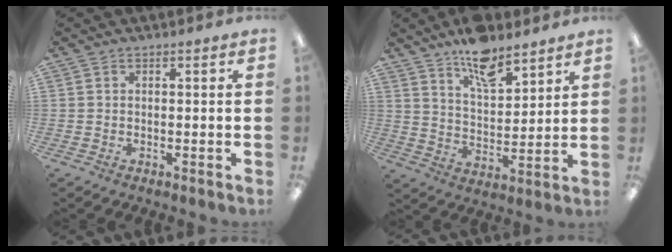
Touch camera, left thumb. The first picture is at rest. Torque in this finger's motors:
{"motor_torque": [1.49, 0.46, 1.24, -0.64, 0.06]}